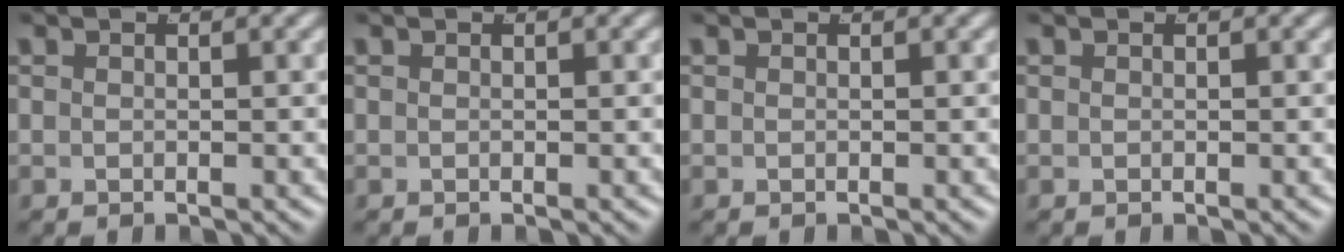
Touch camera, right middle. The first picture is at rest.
{"total": 0.0}
{"total": 0.0}
{"total": 0.0}